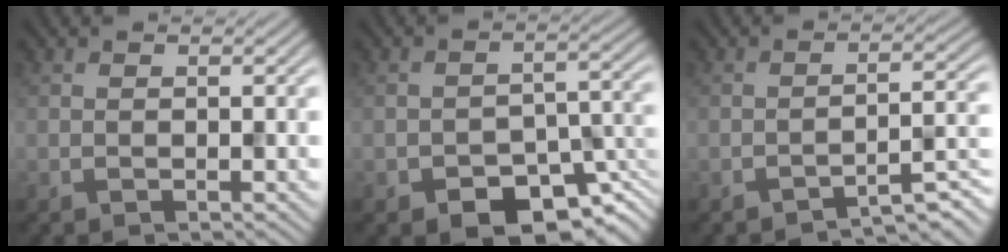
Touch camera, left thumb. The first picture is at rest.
{"total": 8.4, "force": [-5.3, 4.3, 4.9], "torque": [-0.065, -0.017, -0.083]}
{"total": 3.6, "force": [-2.9, 0.4, 2.2], "torque": [-0.032, 0.012, -0.050]}